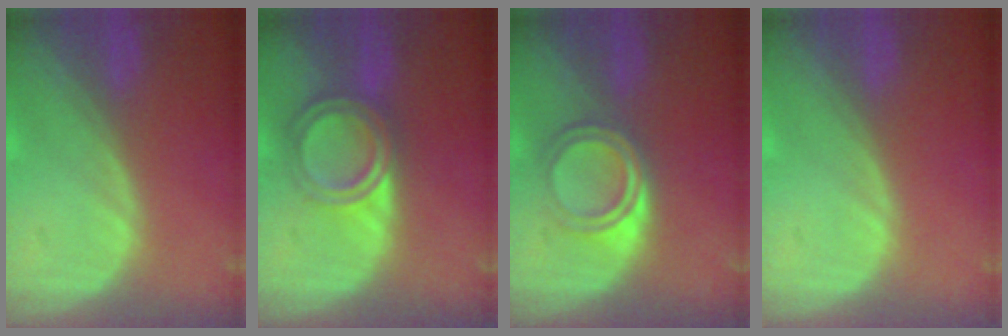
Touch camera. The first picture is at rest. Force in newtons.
{"total": 6.4, "press": 5.4, "slide": 3.4}
{"total": 4.4, "press": 4.4, "slide": 0.2}
{"total": 0.0}